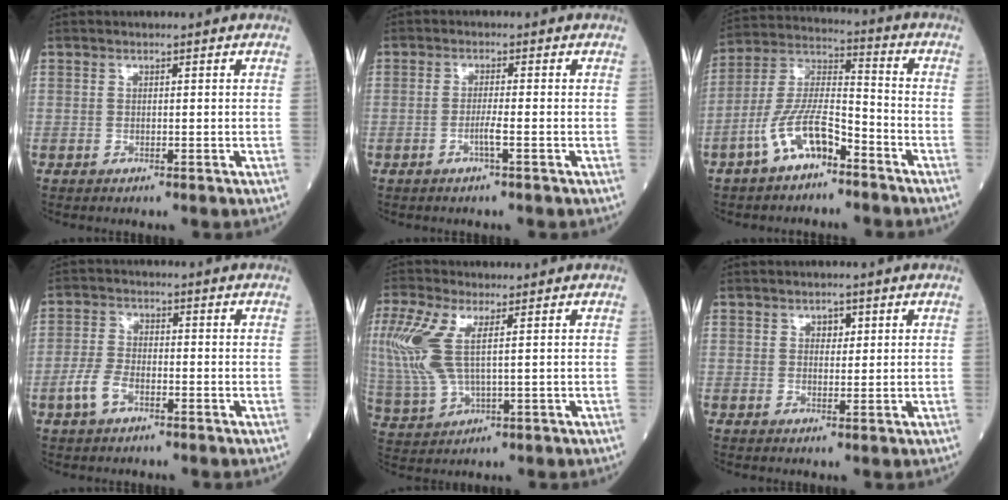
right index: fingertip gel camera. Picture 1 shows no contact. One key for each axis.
{"total": 2.2, "fx": -0.9, "fy": -0.2, "fz": 2.0, "tx": -0.042, "ty": -0.002, "tz": -0.019}
{"total": 10.5, "fx": -6.0, "fy": 3.7, "fz": 7.8, "tx": -0.172, "ty": 0.012, "tz": -0.115}
{"total": 4.6, "fx": -2.2, "fy": 2.3, "fz": 3.2, "tx": -0.074, "ty": 0.004, "tz": -0.047}
{"total": 10.2, "fx": 2.5, "fy": 3.4, "fz": 9.2, "tx": -0.247, "ty": 0.006, "tz": 0.056}
{"total": 1.7, "fx": 0.7, "fy": 1.2, "fz": 1.0, "tx": -0.010, "ty": 0.000, "tz": 0.010}